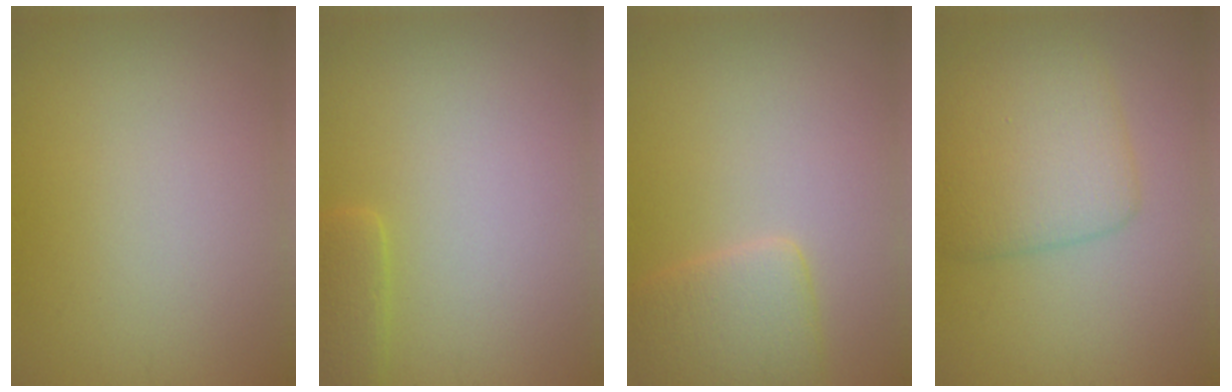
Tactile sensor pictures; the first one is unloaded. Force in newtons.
{"total": 1.9, "press": 1.9, "slide": 0.1}
{"total": 3.5, "press": 3.5, "slide": 0.6}
{"total": 4.9, "press": 4.9, "slide": 0.2}